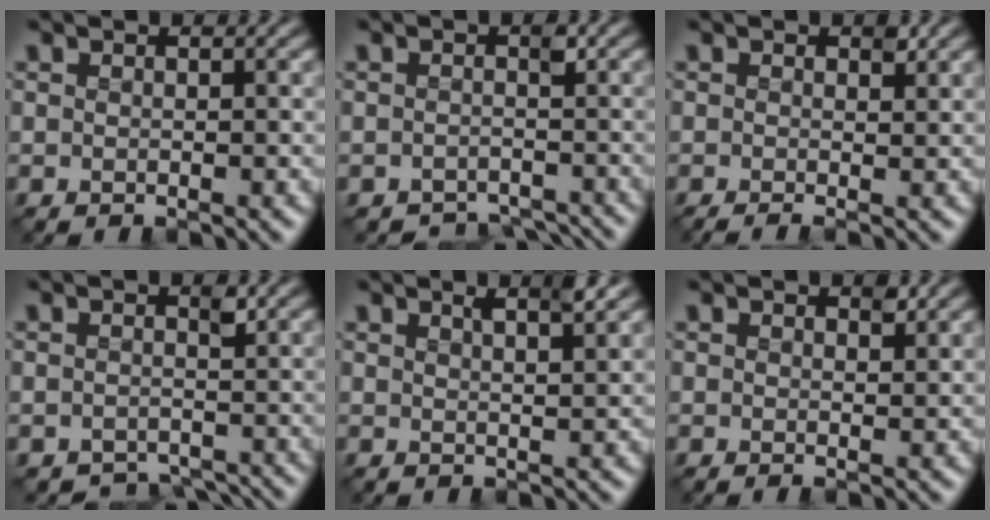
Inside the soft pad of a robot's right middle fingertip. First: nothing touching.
{"total": 3.1, "force": [-2.6, 1.3, 1.0], "torque": [0.003, -0.011, -0.047]}
{"total": 1.5, "force": [-0.1, 0.3, 1.4], "torque": [-0.020, -0.007, -0.008]}
{"total": 2.7, "force": [-2.2, 1.2, 1.0], "torque": [0.002, -0.012, -0.039]}
{"total": 2.1, "force": [1.3, 0.4, 1.6], "torque": [-0.012, 0.003, 0.012]}
{"total": 0.9, "force": [0.5, 0.2, 0.7], "torque": [-0.012, -0.005, 0.007]}